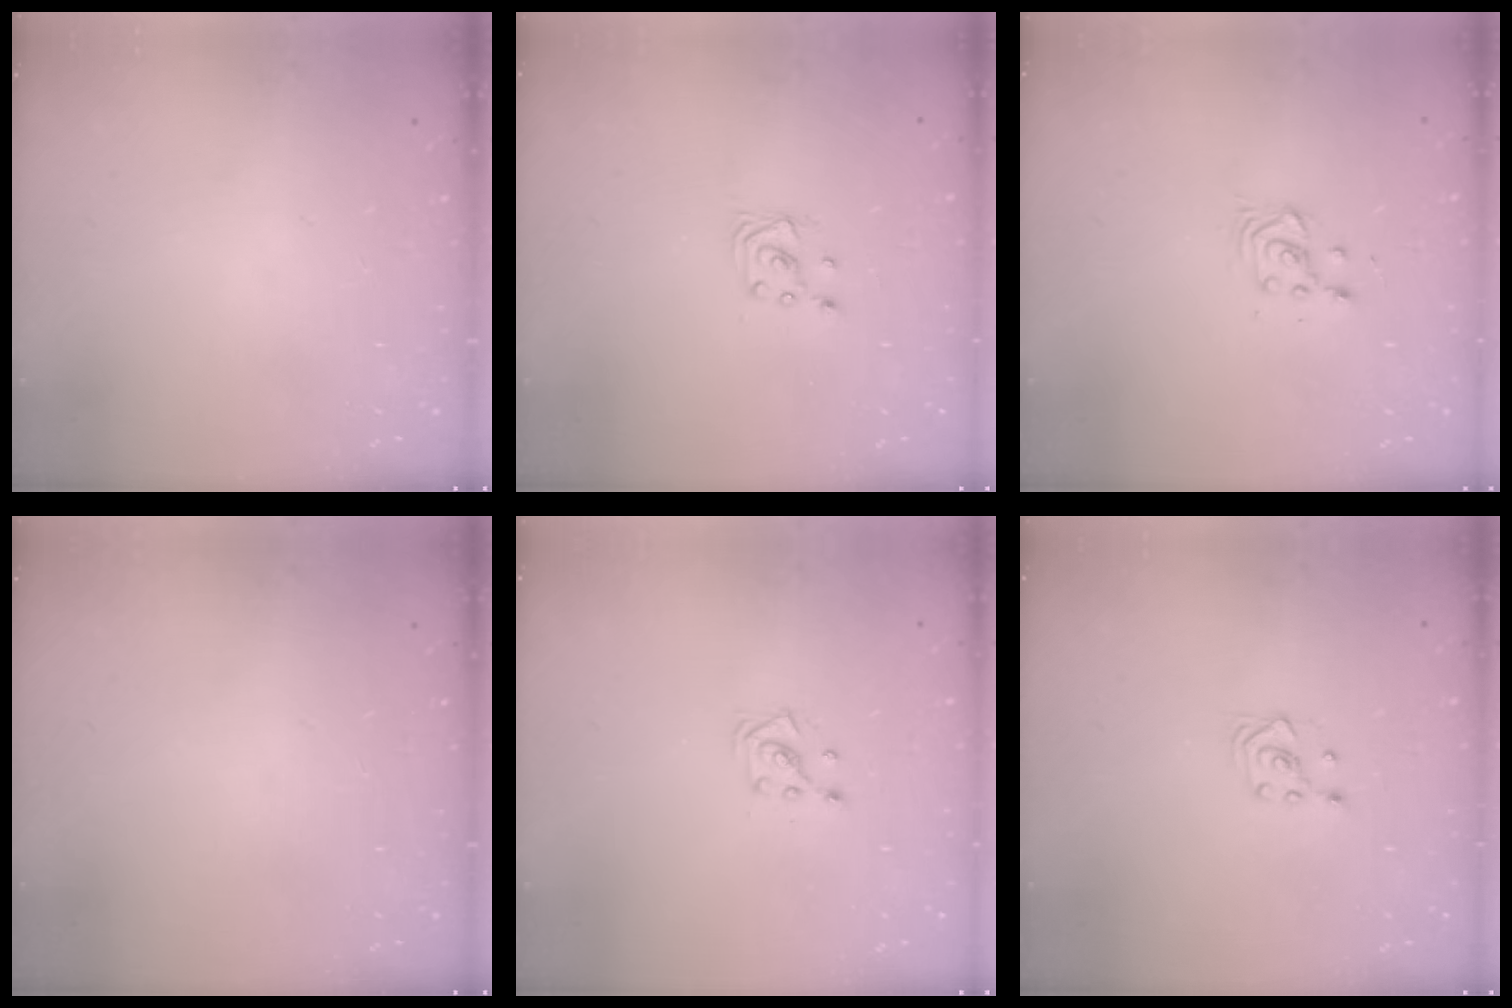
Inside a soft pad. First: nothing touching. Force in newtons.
{"total": 2.5, "press": 2.5, "slide": 0.2}
{"total": 3.3, "press": 3.3, "slide": 0.2}
{"total": 0.0}
{"total": 3.3, "press": 3.2, "slide": 0.5}
{"total": 3.0, "press": 2.6, "slide": 1.5}